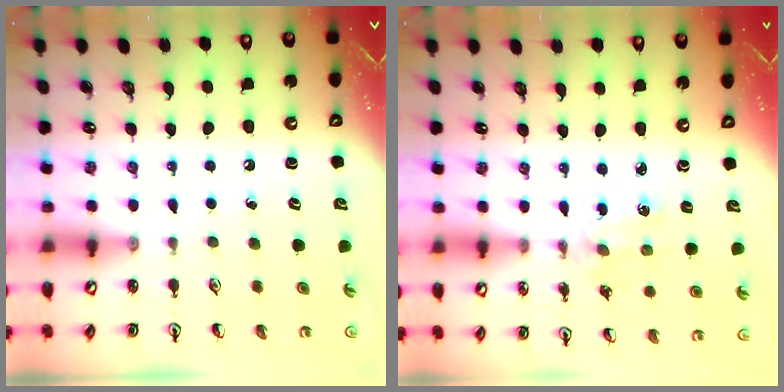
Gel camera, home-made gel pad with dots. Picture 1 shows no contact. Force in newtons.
{"total": 2.6, "press": 2.6, "slide": 0.4}